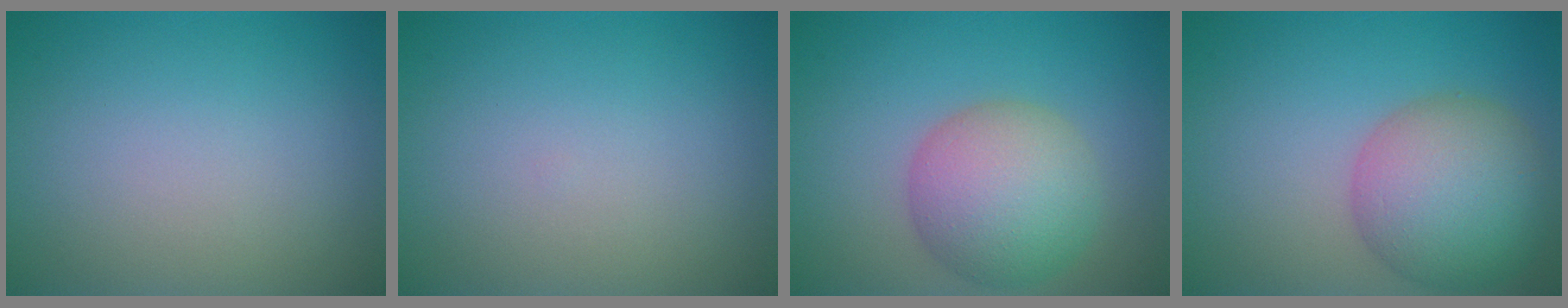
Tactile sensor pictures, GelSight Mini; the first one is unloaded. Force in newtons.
{"total": 0.0}
{"total": 6.8, "press": 6.8, "slide": 0.3}
{"total": 7.8, "press": 7.8, "slide": 0.6}